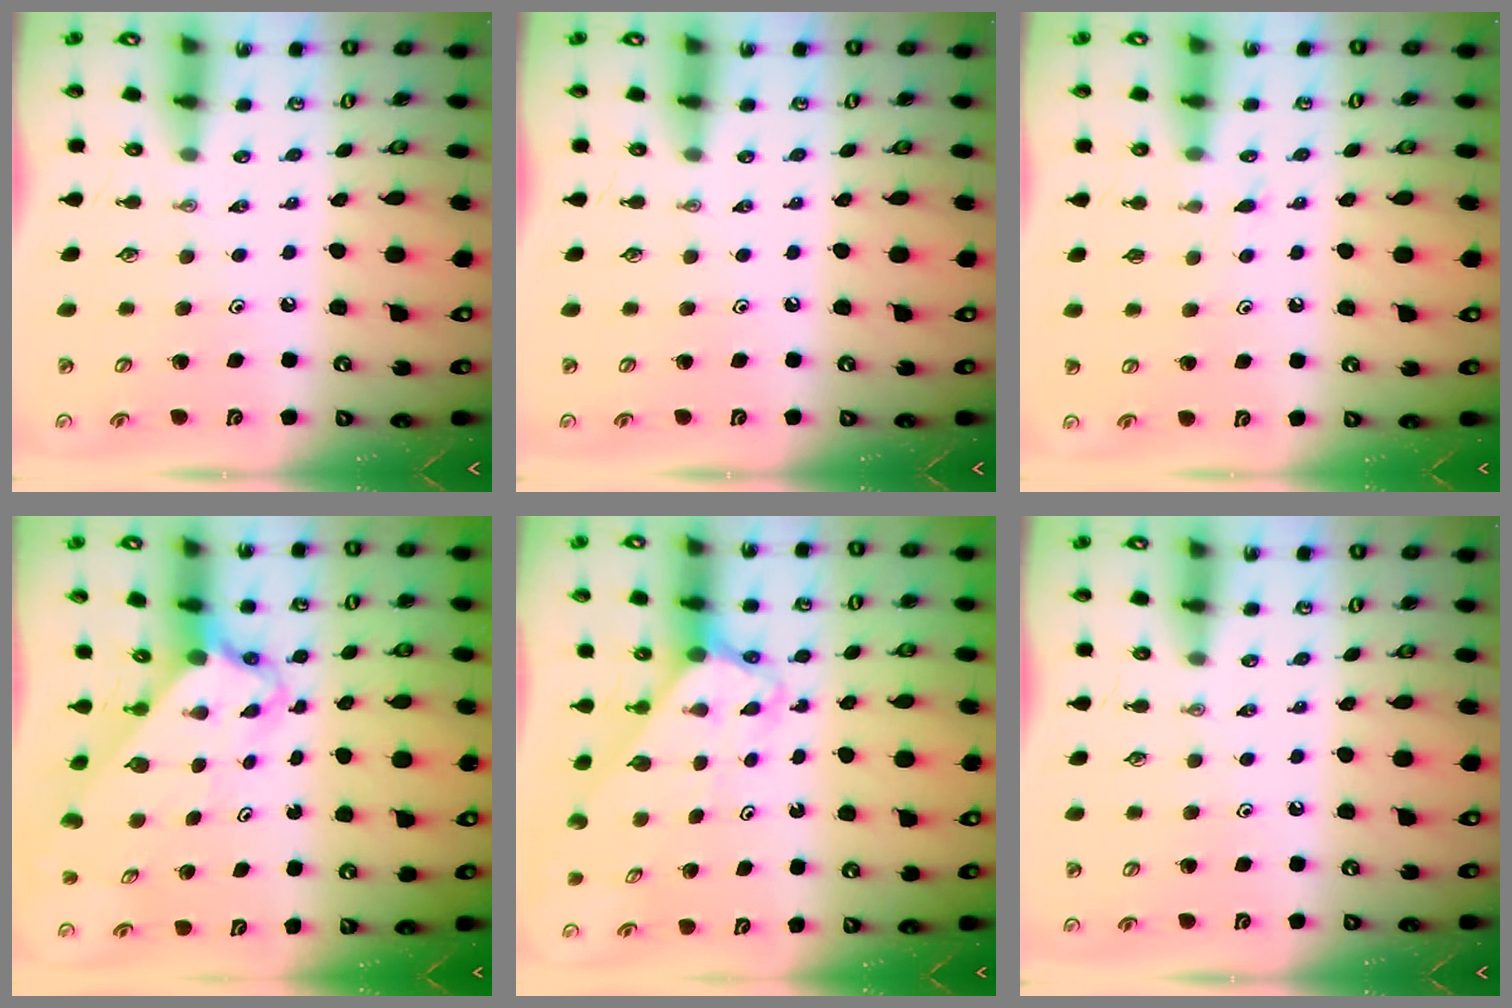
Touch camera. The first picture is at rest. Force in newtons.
{"total": 0.0}
{"total": 5.0, "press": 4.9, "slide": 0.3}
{"total": 3.8, "press": 3.8, "slide": 0.3}
{"total": 2.8, "press": 2.8, "slide": 0.2}
{"total": 0.0}